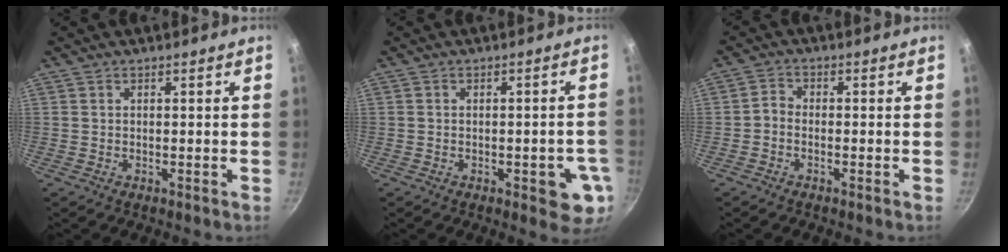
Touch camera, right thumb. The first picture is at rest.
{"total": 7.5, "force": [-2.2, 3.1, 6.4], "torque": [-0.051, 0.006, -0.027]}
{"total": 1.9, "force": [-1.1, 1.2, 1.0], "torque": [-0.026, 0.015, -0.030]}